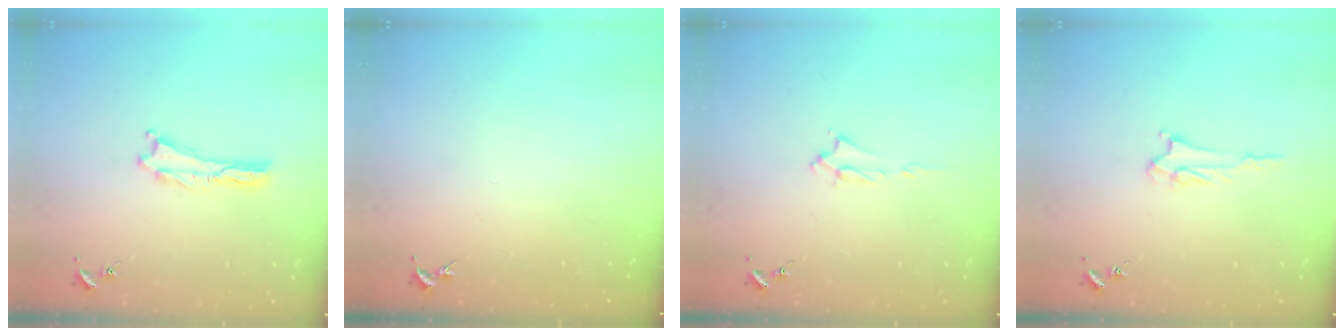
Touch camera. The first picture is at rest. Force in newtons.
{"total": 0.0}
{"total": 1.6, "press": 1.6, "slide": 0.2}
{"total": 2.6, "press": 2.6, "slide": 0.3}